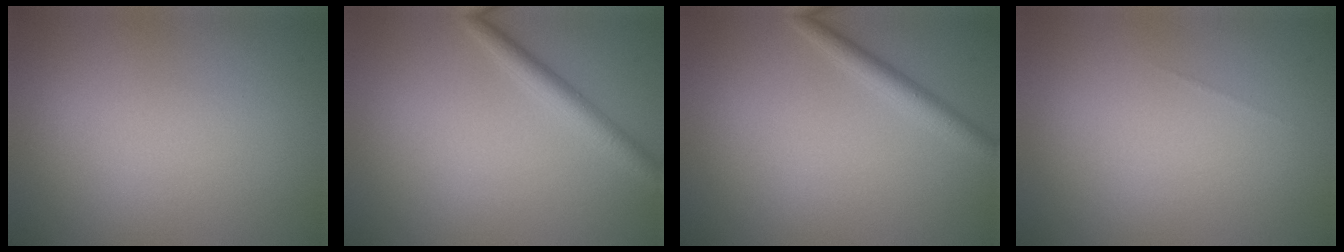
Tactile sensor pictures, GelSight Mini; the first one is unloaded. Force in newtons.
{"total": 2.3, "press": 2.3, "slide": 0.1}
{"total": 2.2, "press": 2.2, "slide": 0.1}
{"total": 0.0}